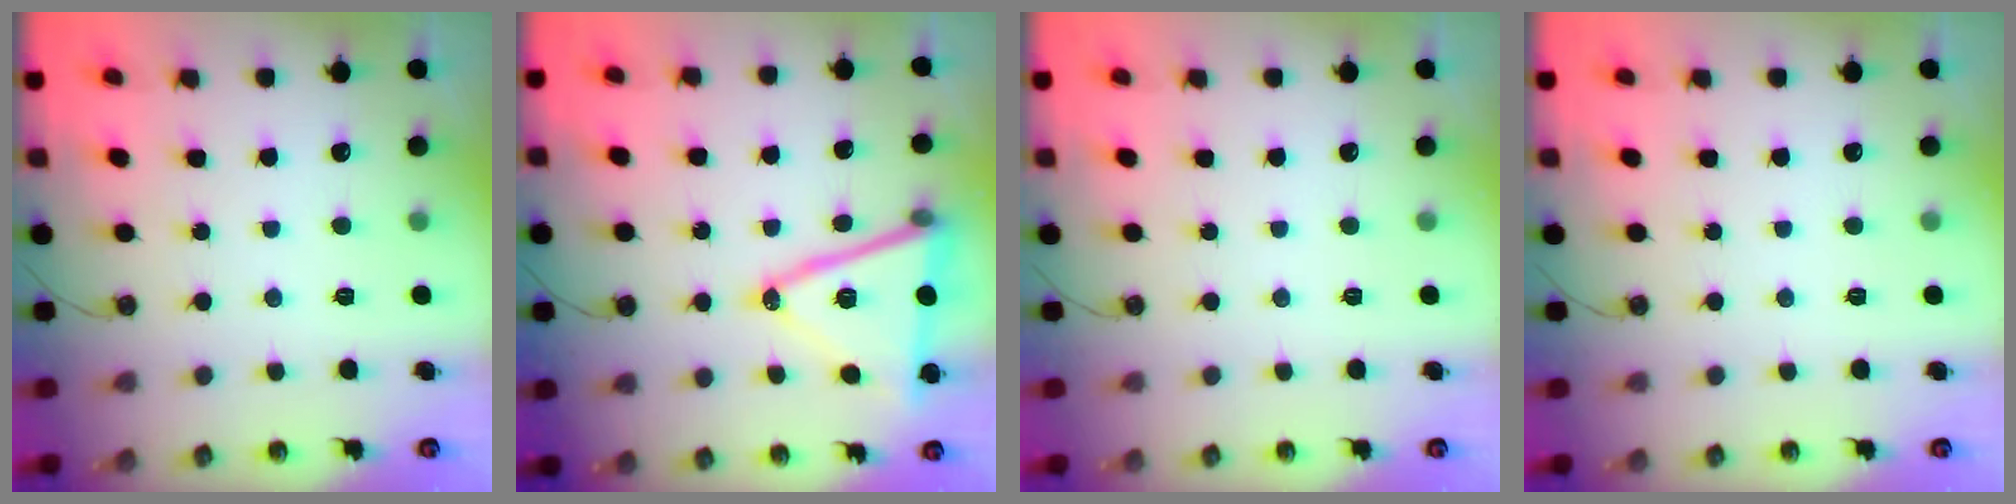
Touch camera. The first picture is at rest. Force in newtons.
{"total": 16.5, "press": 16.0, "slide": 4.1}
{"total": 0.0}
{"total": 0.0}